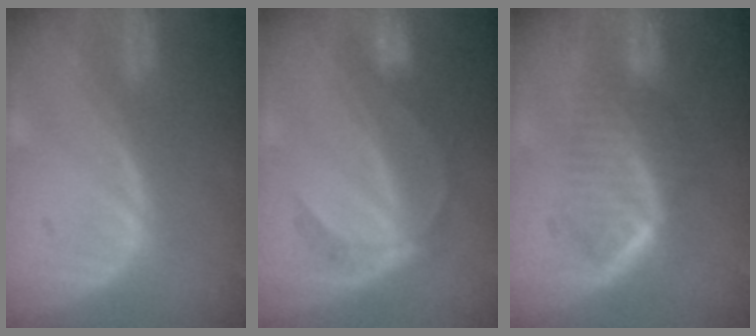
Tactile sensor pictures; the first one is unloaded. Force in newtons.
{"total": 5.3, "press": 5.0, "slide": 1.6}
{"total": 6.6, "press": 5.9, "slide": 3.1}